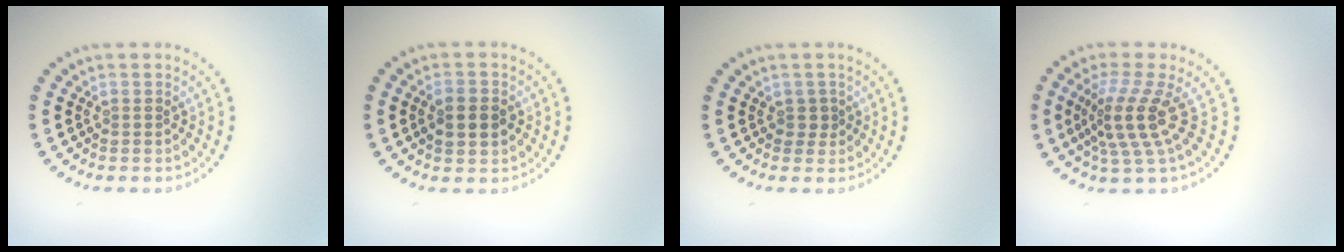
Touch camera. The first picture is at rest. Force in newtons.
{"total": 2.5, "press": 2.5, "slide": 0.2}
{"total": 1.0, "press": 0.8, "slide": 0.6}
{"total": 4.0, "press": 2.7, "slide": 2.9}